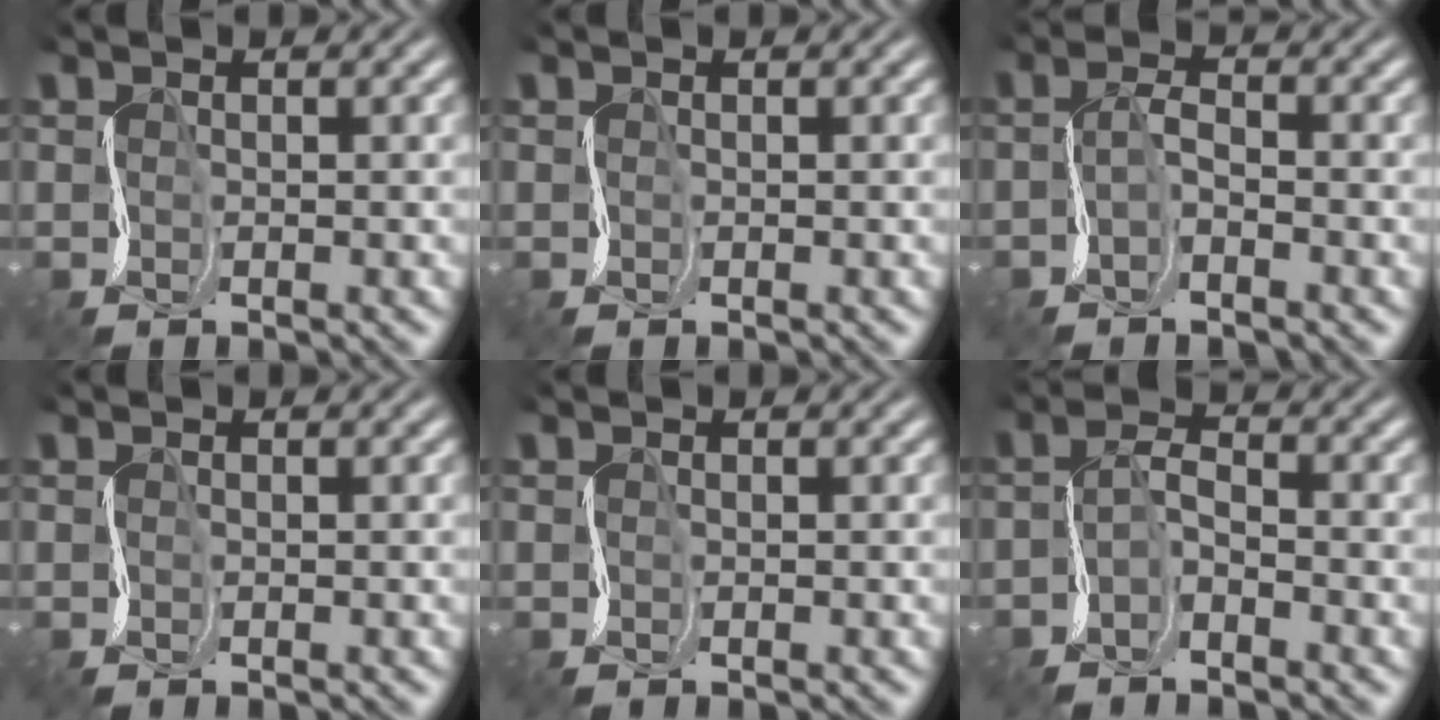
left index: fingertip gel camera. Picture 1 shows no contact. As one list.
[{"total": 0.0}, {"total": 1.2, "force": [-0.9, 0.2, 0.7], "torque": [-0.017, 0.007, -0.022]}, {"total": 0.0}, {"total": 0.0}, {"total": 1.6, "force": [-1.3, 0.4, 0.8], "torque": [-0.017, 0.008, -0.032]}]